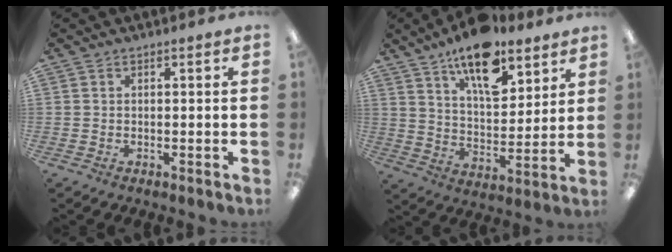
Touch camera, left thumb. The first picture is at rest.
{"total": 15.9, "force": [11.1, 7.0, 9.0], "torque": [-0.138, -0.057, 0.192]}